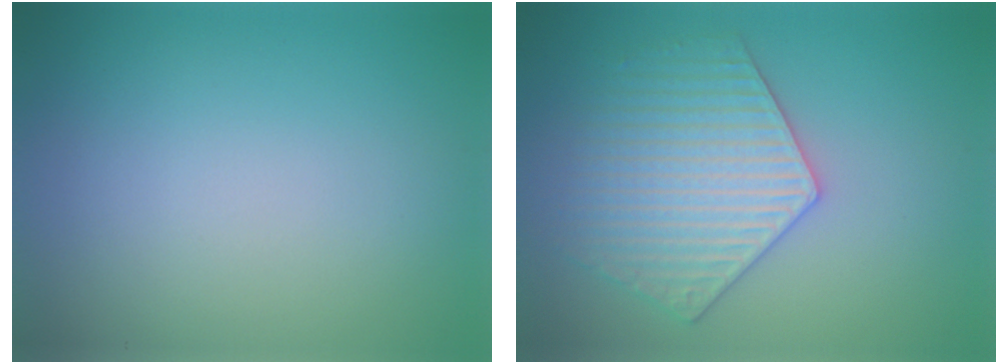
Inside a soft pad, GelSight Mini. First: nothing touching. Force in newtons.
{"total": 4.7, "press": 4.5, "slide": 1.3}